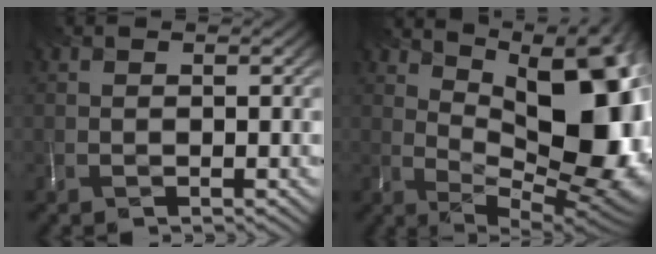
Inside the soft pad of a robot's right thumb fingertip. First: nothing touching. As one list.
[{"total": 18.1, "force": [5.9, 8.4, 14.9], "torque": [-0.199, 0.017, 0.097]}]